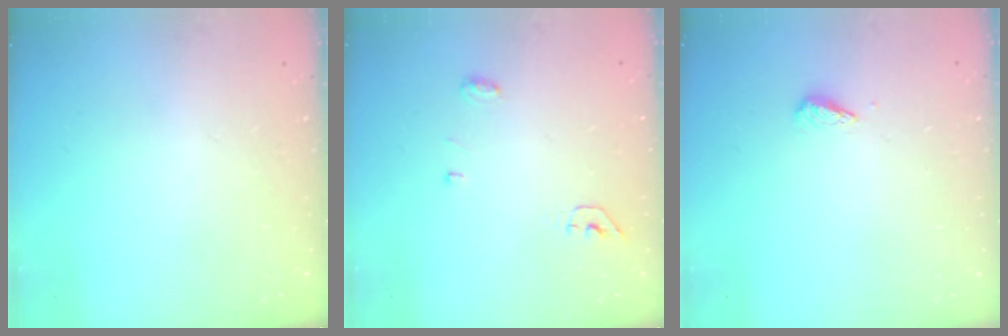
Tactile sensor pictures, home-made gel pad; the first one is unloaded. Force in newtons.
{"total": 4.4, "press": 4.3, "slide": 0.8}
{"total": 2.7, "press": 2.7, "slide": 0.6}